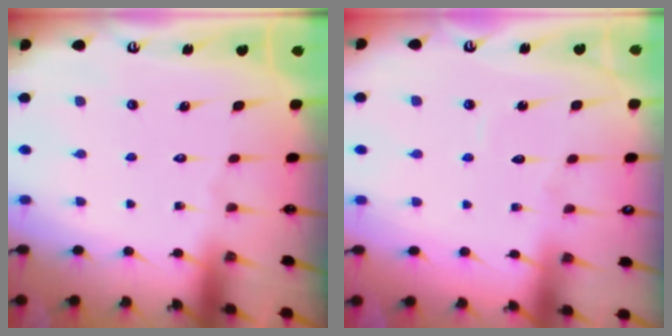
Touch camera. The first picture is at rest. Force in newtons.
{"total": 3.7, "press": 3.7, "slide": 0.4}